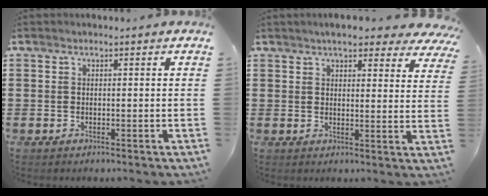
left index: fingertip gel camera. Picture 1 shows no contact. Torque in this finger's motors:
{"motor_torque": [1.49, -0.65, 0.38, 0.14]}